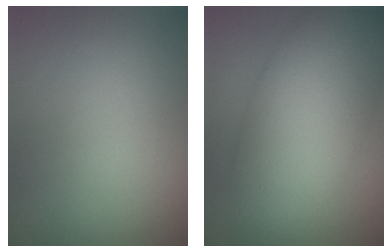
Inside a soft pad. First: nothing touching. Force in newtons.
{"total": 9.5, "press": 9.5, "slide": 0.4}